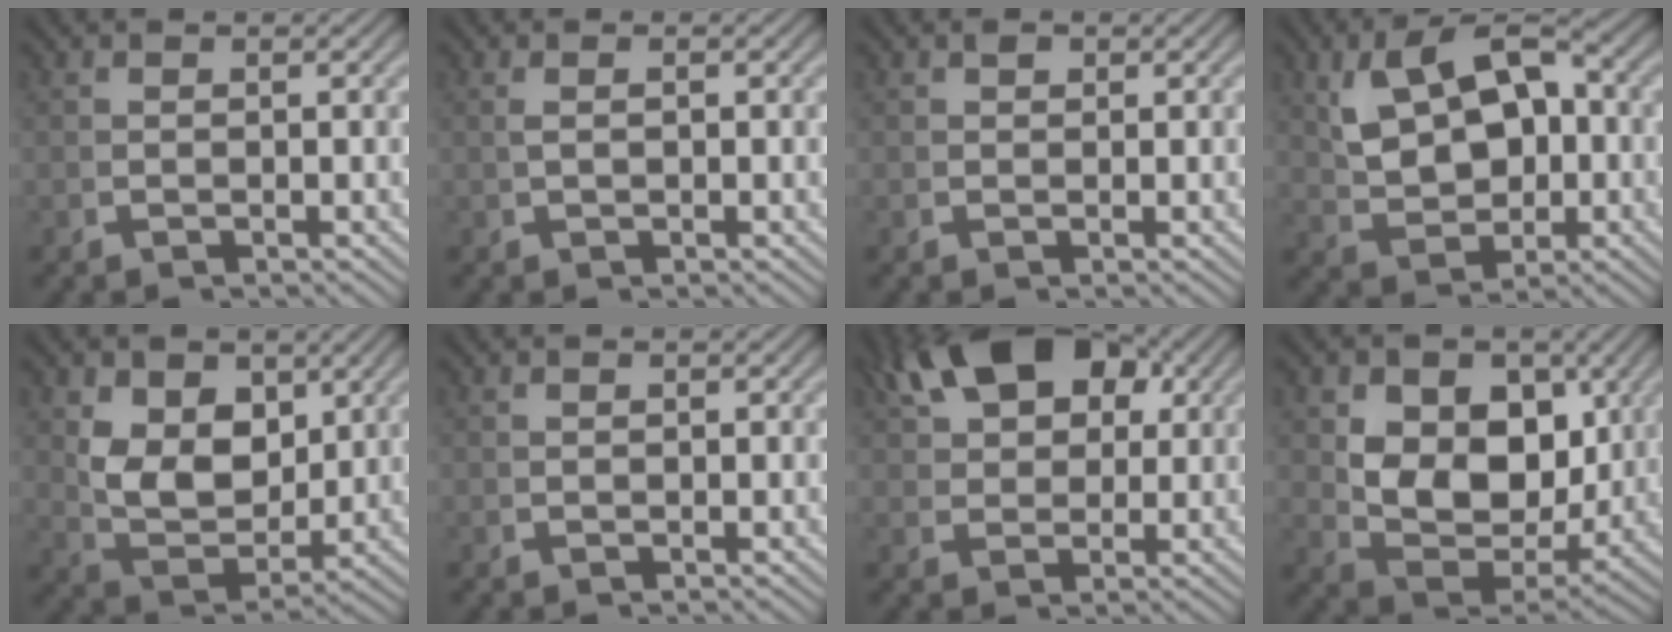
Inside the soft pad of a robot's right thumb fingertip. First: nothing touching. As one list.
[{"total": 0.7, "force": [0.2, -0.2, 0.6], "torque": [-0.013, 0.002, 0.010]}, {"total": 0.9, "force": [0.6, 0.5, 0.4], "torque": [-0.003, -0.001, 0.011]}, {"total": 9.2, "force": [1.5, 5.7, 7.1], "torque": [-0.132, -0.016, 0.044]}, {"total": 7.7, "force": [1.3, 5.2, 5.6], "torque": [-0.130, -0.044, 0.044]}, {"total": 0.0}, {"total": 9.8, "force": [4.7, 5.6, 6.6], "torque": [-0.102, 0.006, 0.084]}, {"total": 9.9, "force": [1.1, 6.7, 7.3], "torque": [-0.152, -0.046, 0.037]}]